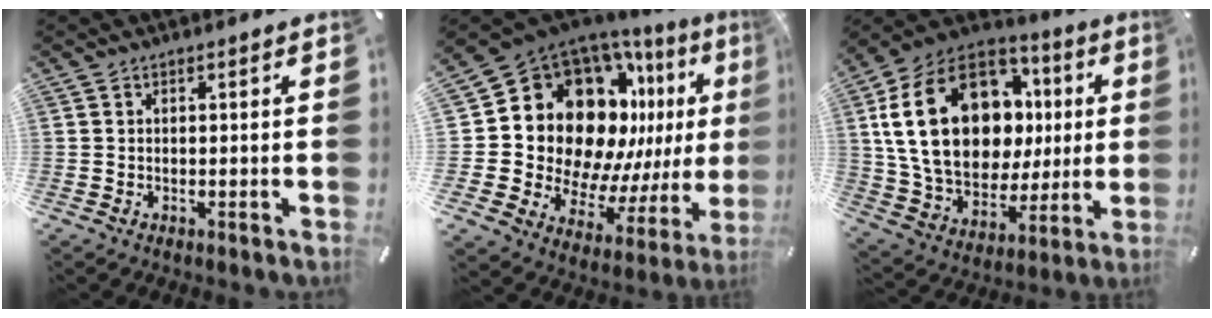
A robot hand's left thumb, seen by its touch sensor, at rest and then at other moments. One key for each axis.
{"total": 19.2, "fx": 6.4, "fy": 14.7, "fz": 10.5, "tx": -0.184, "ty": -0.100, "tz": 0.151}
{"total": 25.5, "fx": 5.4, "fy": 18.5, "fz": 16.7, "tx": -0.322, "ty": -0.011, "tz": 0.106}